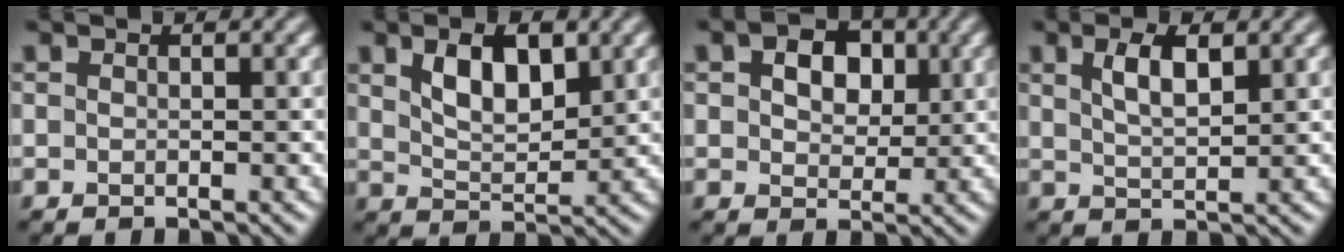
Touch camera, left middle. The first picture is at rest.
{"total": 4.7, "force": [2.1, 2.3, 3.6], "torque": [-0.066, 0.002, 0.038]}
{"total": 5.1, "force": [1.7, 3.5, 3.3], "torque": [-0.050, 0.006, 0.007]}
{"total": 3.1, "force": [1.5, 1.0, 2.5], "torque": [-0.047, 0.002, 0.029]}